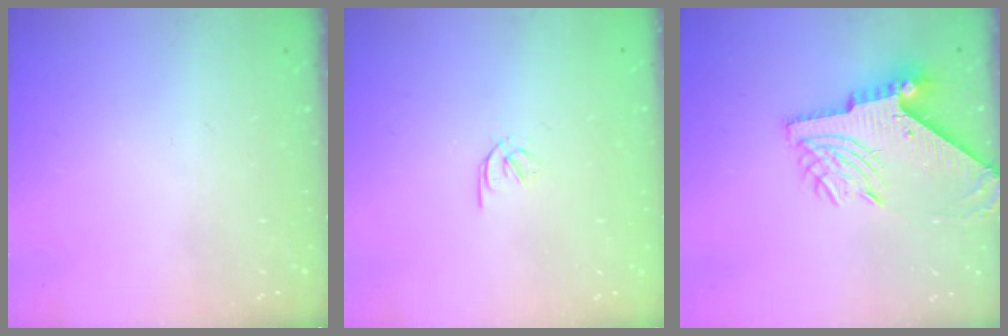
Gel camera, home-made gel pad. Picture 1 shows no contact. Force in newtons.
{"total": 1.9, "press": 1.9, "slide": 0.3}
{"total": 10.4, "press": 10.3, "slide": 1.4}